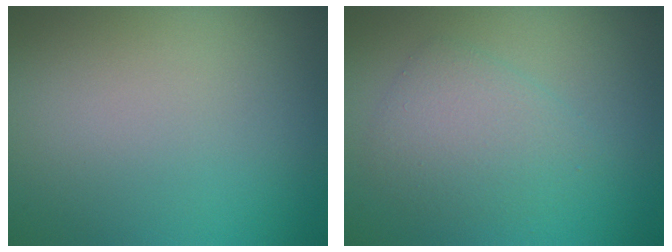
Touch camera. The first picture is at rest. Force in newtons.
{"total": 3.2, "press": 3.2, "slide": 0.0}